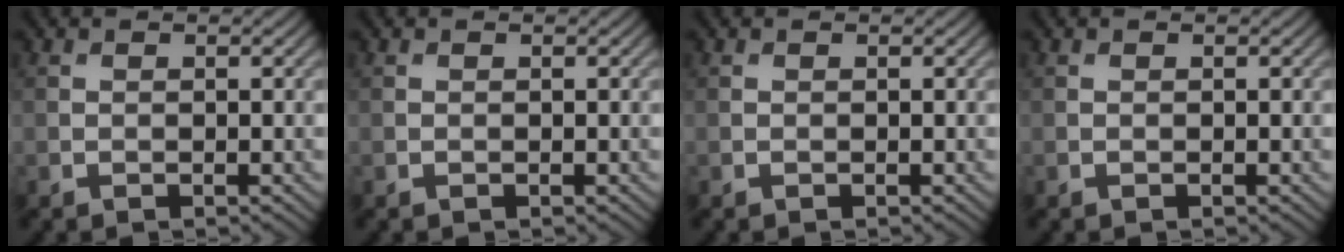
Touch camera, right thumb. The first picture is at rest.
{"total": 0.0}
{"total": 0.0}
{"total": 0.0}